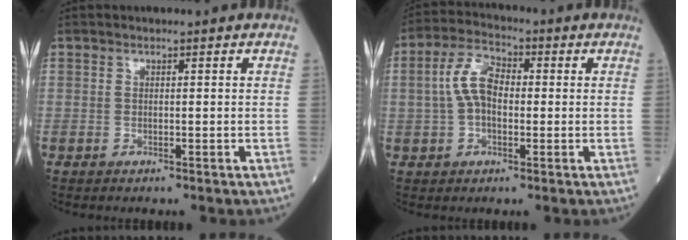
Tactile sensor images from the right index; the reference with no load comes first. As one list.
[{"total": 6.8, "force": [0.2, 3.7, 5.7], "torque": [-0.126, 0.025, -0.003]}]